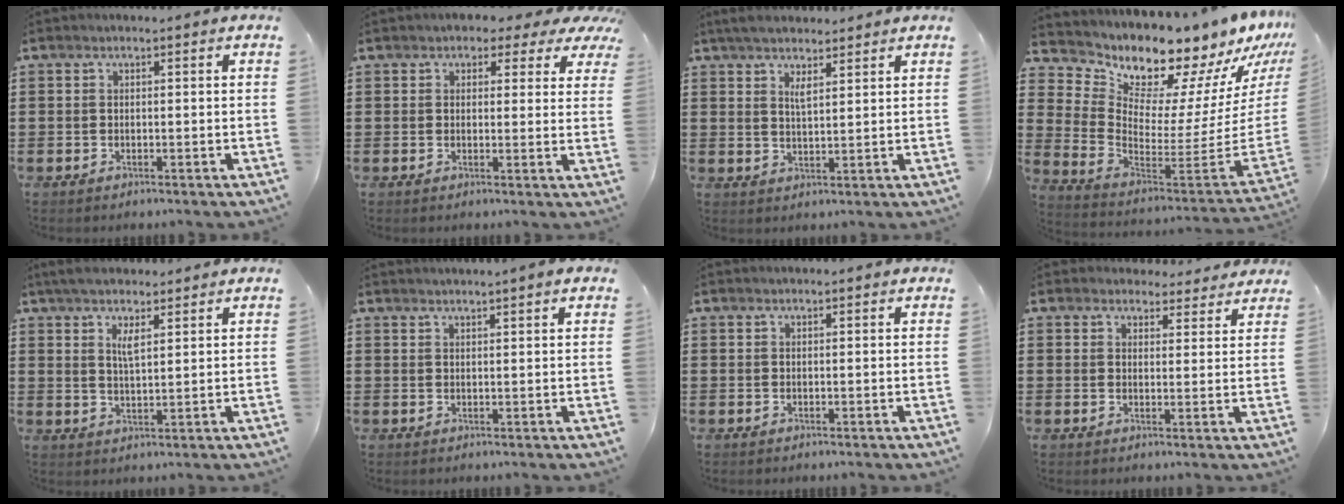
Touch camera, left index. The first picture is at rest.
{"total": 2.7, "force": [1.9, 1.6, 1.1], "torque": [-0.018, -0.008, 0.028]}
{"total": 3.8, "force": [2.9, 0.7, 2.4], "torque": [-0.051, 0.001, 0.051]}
{"total": 9.0, "force": [8.6, 1.7, 2.2], "torque": [-0.071, -0.100, 0.137]}
{"total": 4.3, "force": [2.9, 0.8, 3.0], "torque": [-0.064, 0.001, 0.050]}
{"total": 1.8, "force": [1.6, -0.5, 0.5], "torque": [-0.012, -0.001, 0.033]}
{"total": 0.6, "force": [0.5, -0.1, 0.3], "torque": [-0.007, -0.003, 0.011]}
{"total": 3.8, "force": [3.6, 1.0, 0.5], "torque": [-0.015, -0.014, 0.067]}